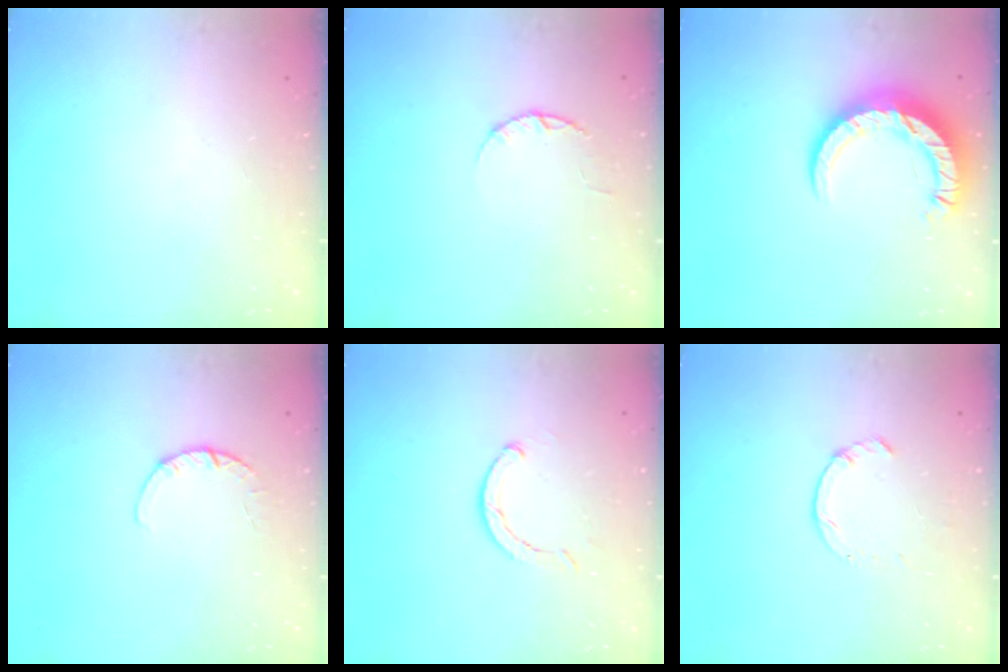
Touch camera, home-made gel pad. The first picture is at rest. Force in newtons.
{"total": 2.4, "press": 2.3, "slide": 0.4}
{"total": 10.7, "press": 10.6, "slide": 1.1}
{"total": 2.7, "press": 2.7, "slide": 0.4}
{"total": 2.6, "press": 2.5, "slide": 0.4}
{"total": 1.0, "press": 1.0, "slide": 0.3}